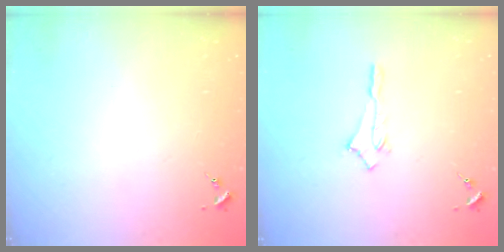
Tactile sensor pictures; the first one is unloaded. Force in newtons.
{"total": 2.5, "press": 2.5, "slide": 0.2}